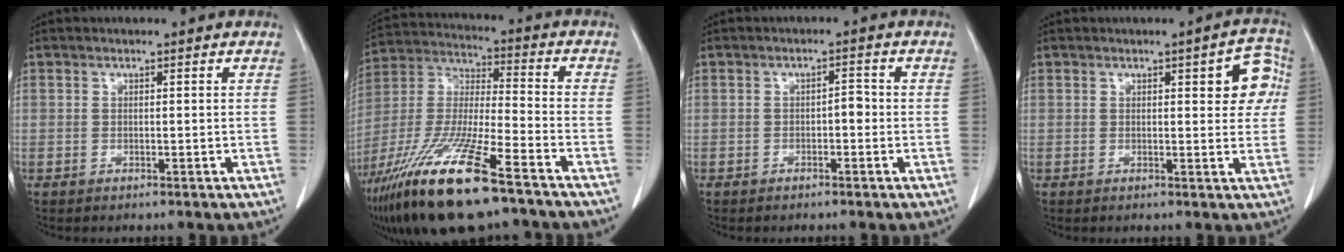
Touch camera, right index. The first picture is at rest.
{"total": 21.0, "force": [-13.4, 2.8, 15.9], "torque": [-0.340, -0.048, -0.250]}
{"total": 1.8, "force": [-0.4, 0.8, 1.6], "torque": [-0.018, 0.006, -0.008]}
{"total": 6.1, "force": [1.7, 2.0, 5.5], "torque": [-0.048, 0.015, 0.012]}